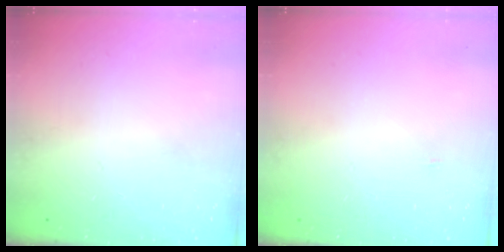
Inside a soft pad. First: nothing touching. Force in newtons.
{"total": 15.5, "press": 3.5, "slide": 15.1}